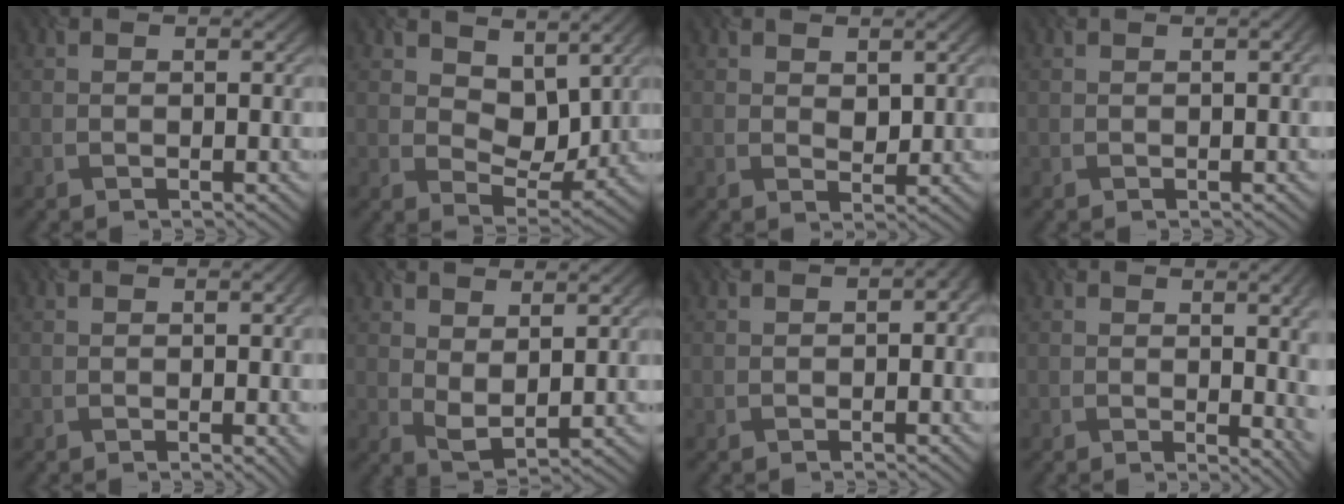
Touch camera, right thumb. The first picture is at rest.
{"total": 6.8, "force": [4.1, 4.1, 3.5], "torque": [-0.079, -0.002, 0.073]}
{"total": 1.9, "force": [0.7, 1.4, 1.1], "torque": [-0.027, 0.003, 0.025]}
{"total": 2.0, "force": [0.5, 0.9, 1.7], "torque": [-0.007, 0.010, -0.001]}
{"total": 4.4, "force": [-0.4, 1.5, 4.1], "torque": [-0.034, 0.001, 0.003]}
{"total": 3.1, "force": [1.6, 1.4, 2.3], "torque": [-0.059, -0.002, 0.043]}
{"total": 3.0, "force": [-0.3, 1.7, 2.5], "torque": [-0.021, 0.007, 0.004]}
{"total": 9.2, "force": [0.2, 3.5, 8.5], "torque": [-0.066, 0.015, 0.012]}